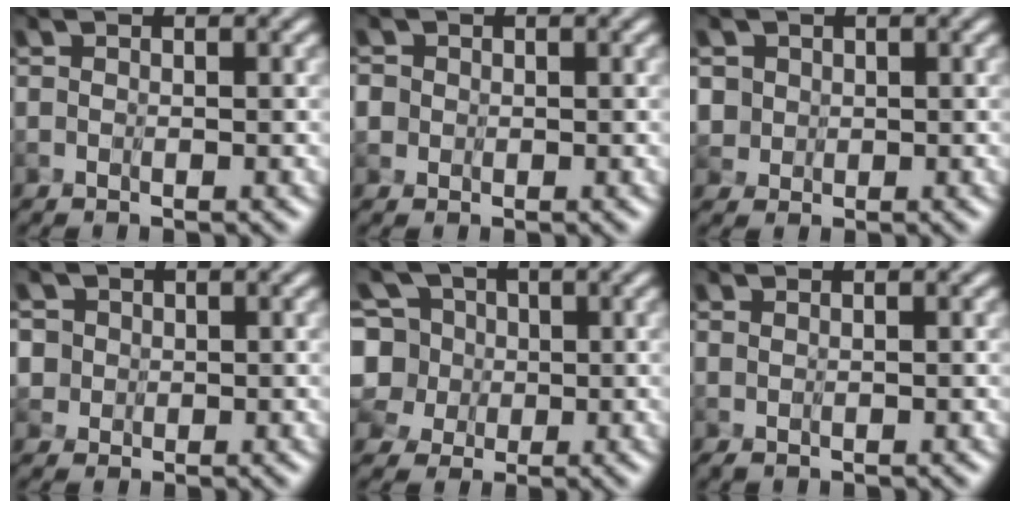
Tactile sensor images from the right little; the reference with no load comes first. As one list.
[{"total": 2.6, "force": [-0.2, 2.6, 0.3], "torque": [-0.010, 0.018, -0.028]}, {"total": 3.0, "force": [0.6, 2.8, 0.8], "torque": [-0.020, 0.016, -0.002]}, {"total": 3.3, "force": [0.5, 3.1, 0.8], "torque": [-0.015, 0.018, -0.015]}, {"total": 5.3, "force": [0.0, 5.1, 1.6], "torque": [-0.058, 0.025, -0.022]}, {"total": 0.8, "force": [0.5, 0.2, 0.6], "torque": [-0.015, 0.001, 0.009]}]